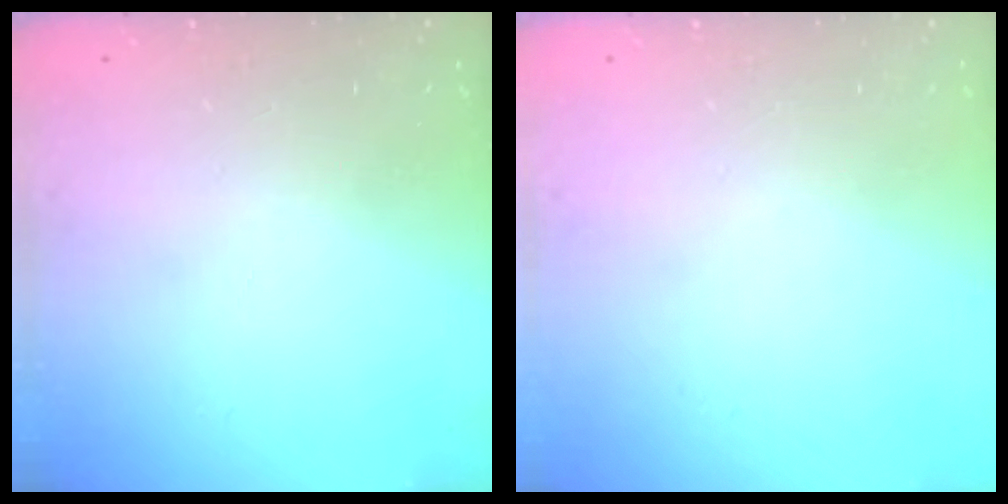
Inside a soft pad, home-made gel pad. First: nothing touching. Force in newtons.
{"total": 0.0}